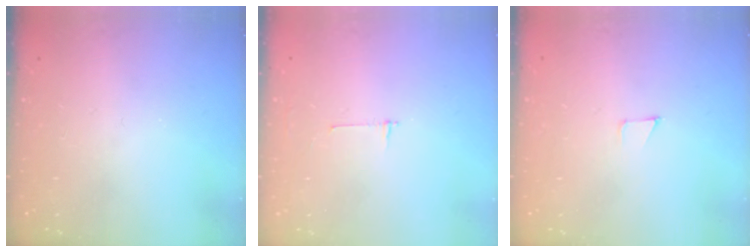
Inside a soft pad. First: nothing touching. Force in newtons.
{"total": 2.7, "press": 2.7, "slide": 0.3}
{"total": 2.6, "press": 2.6, "slide": 0.2}